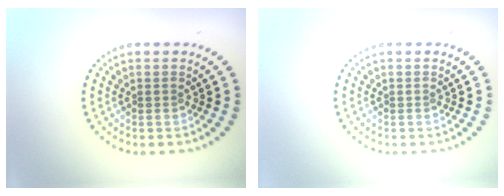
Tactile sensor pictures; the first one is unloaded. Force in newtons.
{"total": 0.0}